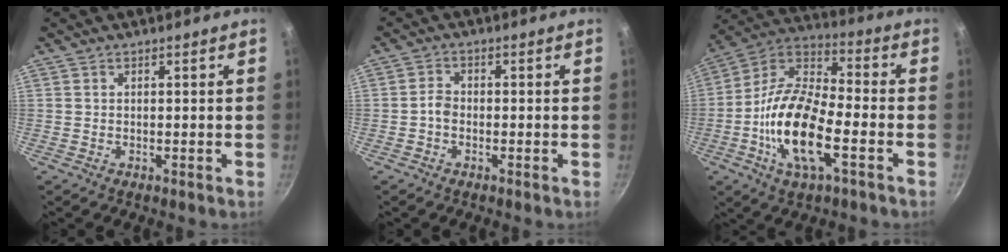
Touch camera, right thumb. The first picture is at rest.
{"total": 2.2, "force": [-0.9, 1.5, 1.3], "torque": [-0.026, 0.016, -0.023]}
{"total": 18.1, "force": [-5.5, 7.5, 15.5], "torque": [-0.290, 0.033, -0.124]}